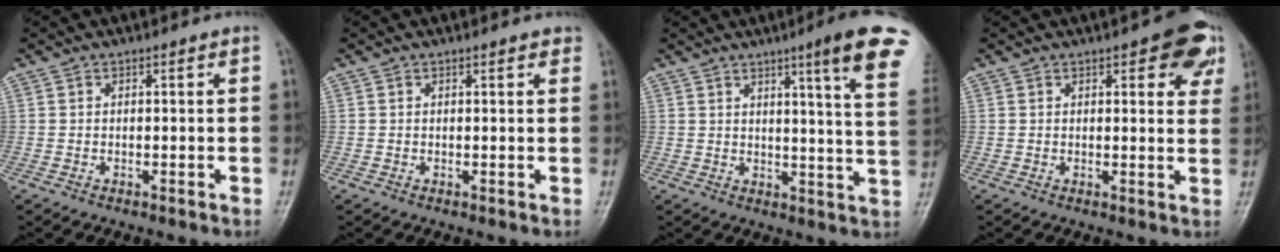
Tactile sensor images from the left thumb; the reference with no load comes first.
{"total": 1.5, "force": [1.1, 0.5, 0.8], "torque": [-0.003, 0.001, 0.010]}
{"total": 14.7, "force": [8.5, 0.5, 12.0], "torque": [-0.141, -0.042, 0.093]}
{"total": 8.8, "force": [4.4, 3.5, 6.7], "torque": [-0.045, -0.011, 0.047]}